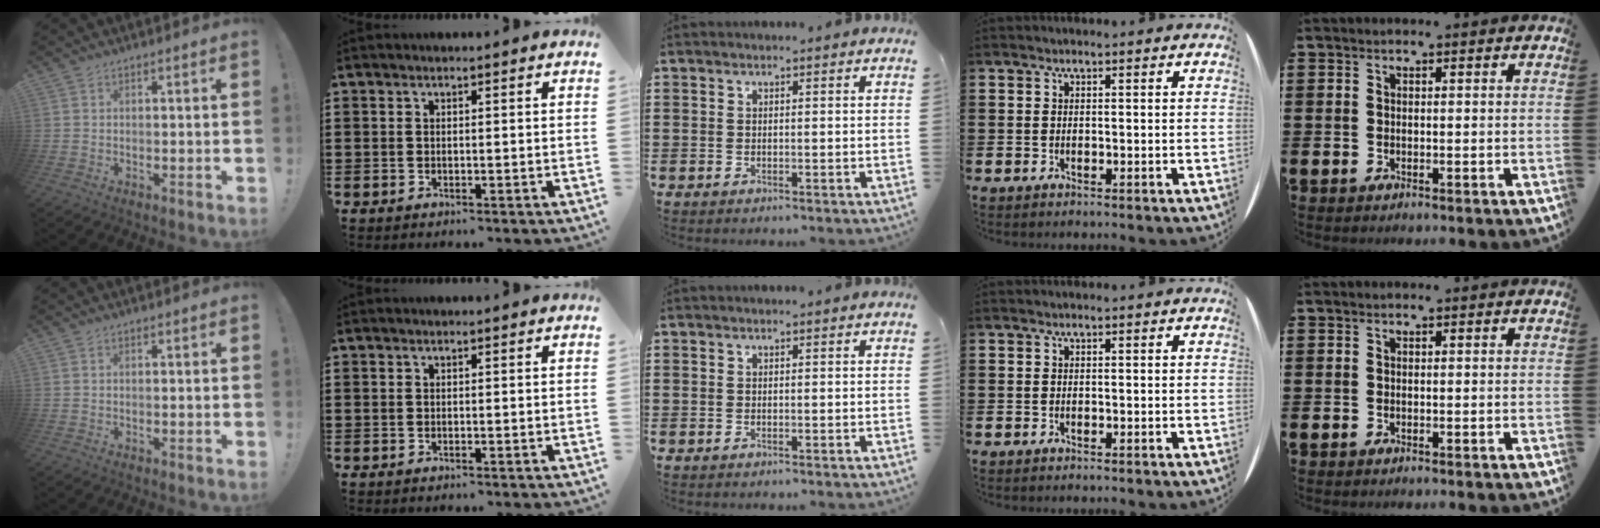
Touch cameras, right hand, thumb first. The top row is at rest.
{}